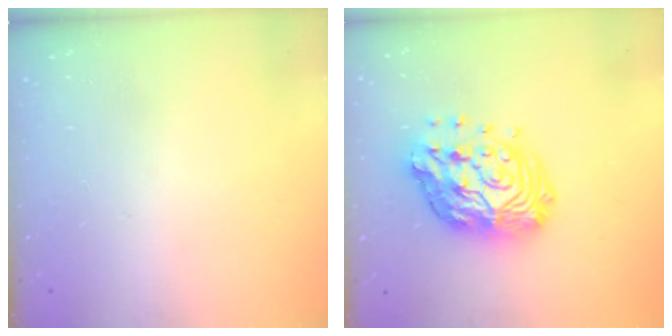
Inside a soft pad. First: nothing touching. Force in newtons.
{"total": 18.3, "press": 18.2, "slide": 1.8}